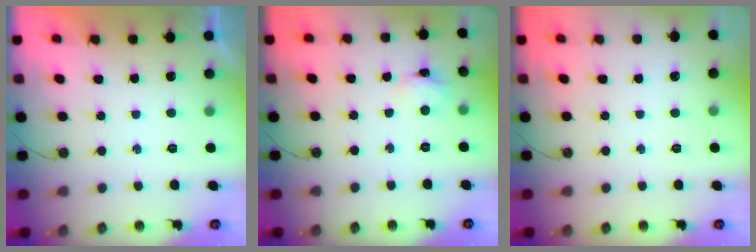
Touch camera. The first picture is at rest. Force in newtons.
{"total": 2.9, "press": 2.9, "slide": 0.2}
{"total": 0.0}